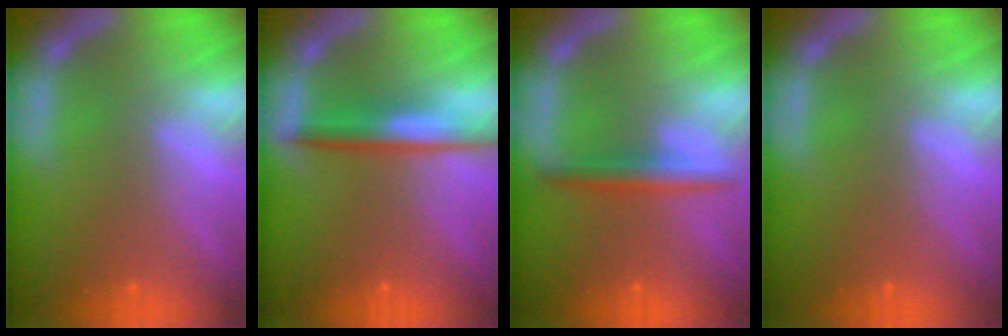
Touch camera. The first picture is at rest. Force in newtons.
{"total": 4.0}
{"total": 3.0}
{"total": 0.0}